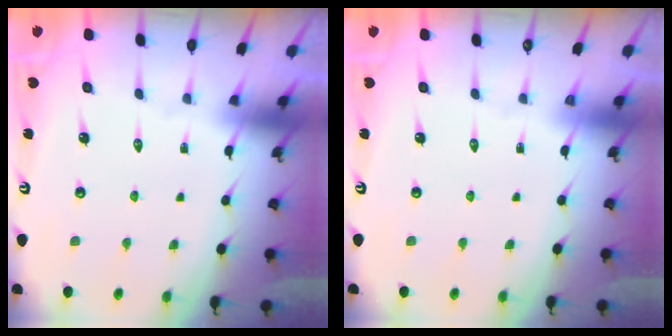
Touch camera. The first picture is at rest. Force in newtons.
{"total": 0.0}